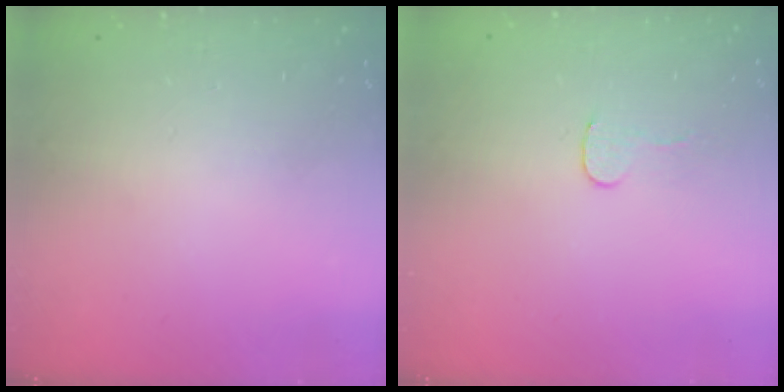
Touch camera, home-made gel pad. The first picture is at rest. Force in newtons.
{"total": 4.1, "press": 4.1, "slide": 0.3}